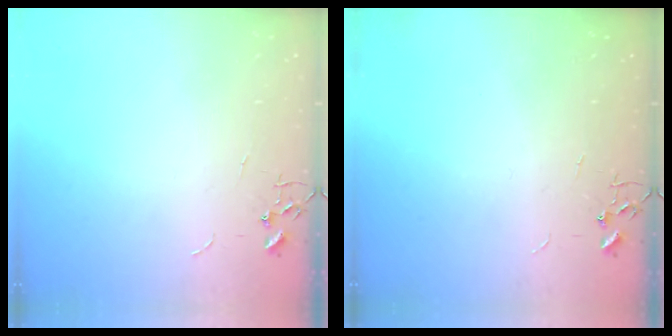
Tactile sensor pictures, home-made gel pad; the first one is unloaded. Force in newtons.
{"total": 0.0}